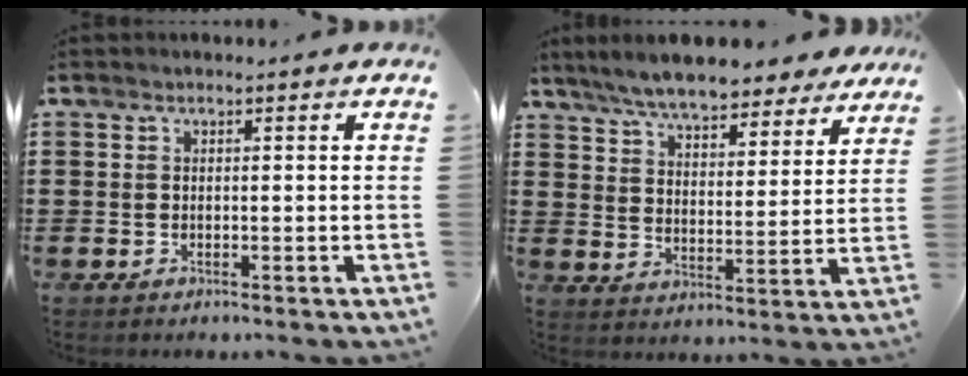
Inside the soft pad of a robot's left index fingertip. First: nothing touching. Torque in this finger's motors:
{"motor_torque": [1.16, -0.98, 0.59, 0.21]}